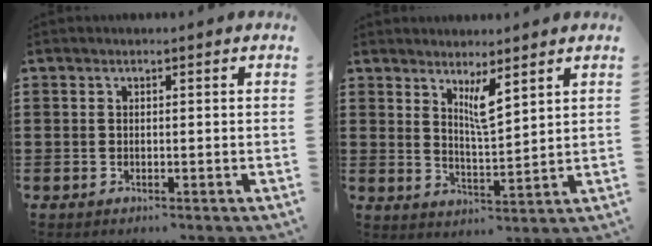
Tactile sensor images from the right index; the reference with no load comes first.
{"total": 4.7, "force": [3.2, 0.7, 3.4], "torque": [-0.066, -0.007, 0.053]}